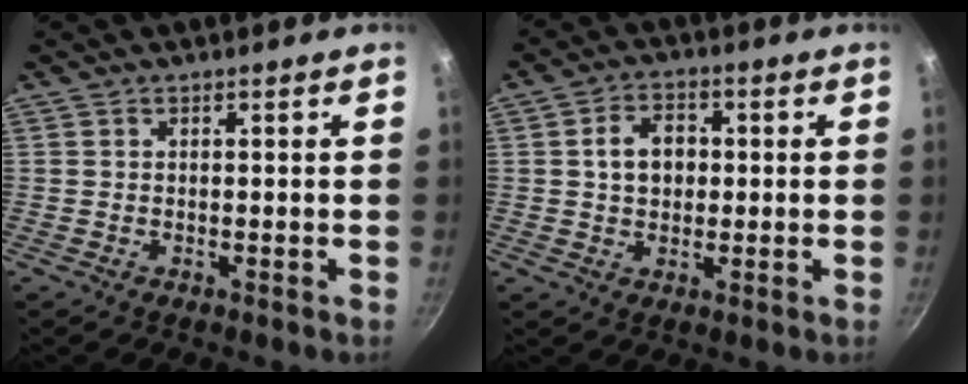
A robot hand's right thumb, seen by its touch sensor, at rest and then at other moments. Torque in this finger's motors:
{"motor_torque": [-0.43, 0.54, 0.19, -0.06, 0.04]}